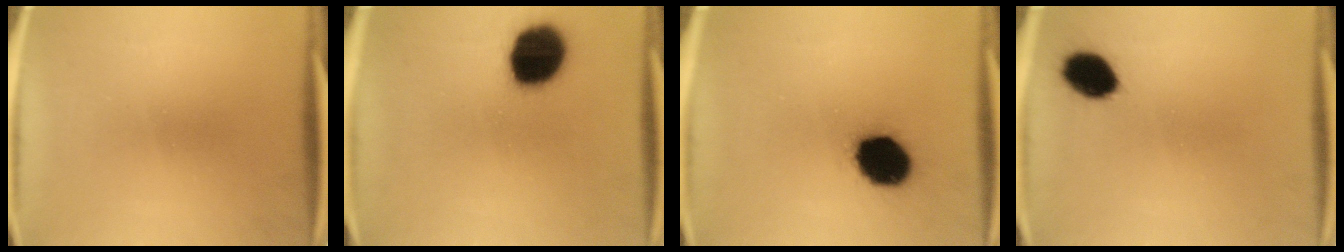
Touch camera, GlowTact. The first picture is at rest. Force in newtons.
{"total": 16.8}
{"total": 15.7}
{"total": 7.9}